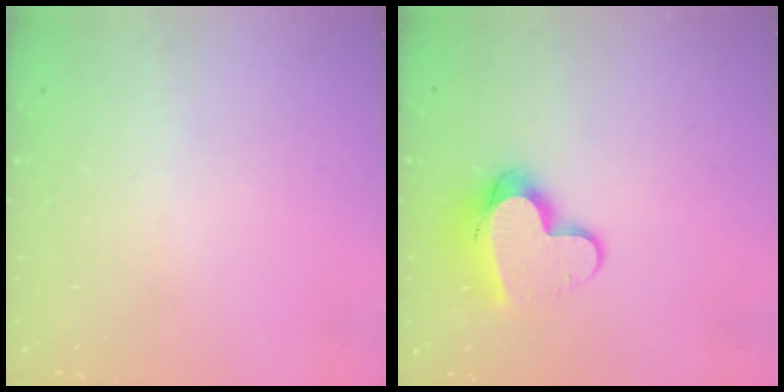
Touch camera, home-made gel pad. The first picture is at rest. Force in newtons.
{"total": 11.5, "press": 11.4, "slide": 1.2}